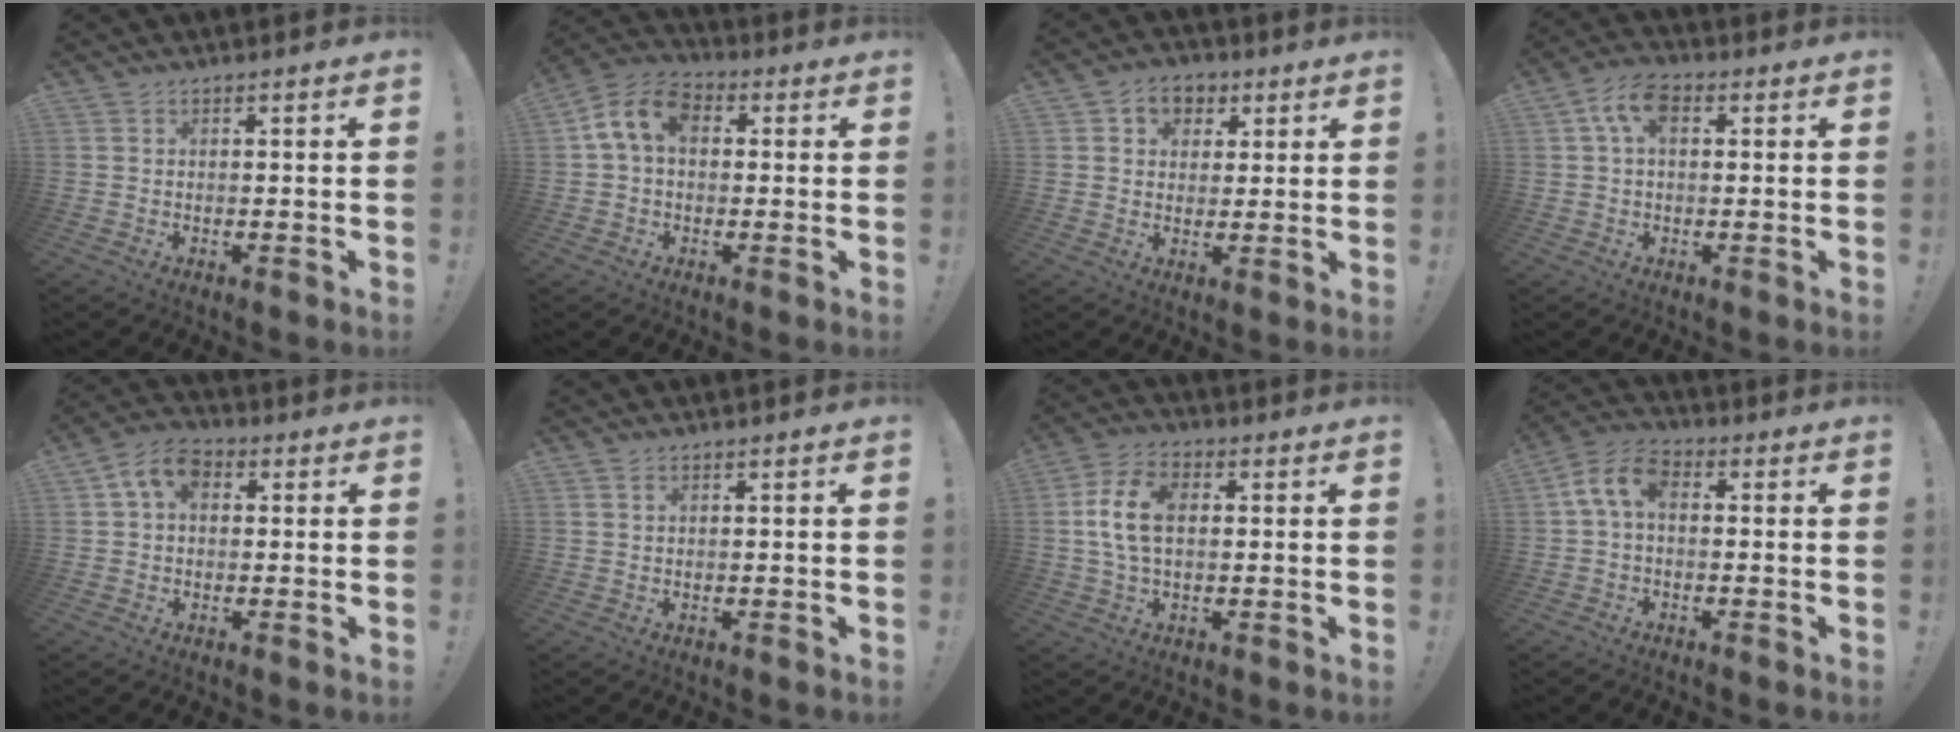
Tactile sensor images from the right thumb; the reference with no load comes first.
{"total": 10.6, "force": [2.3, 7.0, 7.6], "torque": [-0.152, 0.015, 0.048]}
{"total": 7.1, "force": [3.0, 5.8, 2.9], "torque": [-0.033, -0.009, 0.056]}
{"total": 7.3, "force": [2.0, 4.3, 5.6], "torque": [-0.110, 0.008, 0.037]}
{"total": 7.8, "force": [2.1, 5.4, 5.2], "torque": [-0.089, 0.008, 0.044]}
{"total": 1.1, "force": [0.7, 0.4, 0.8], "torque": [-0.010, -0.003, 0.013]}
{"total": 11.1, "force": [1.6, 6.9, 8.6], "torque": [-0.167, 0.002, 0.030]}
{"total": 8.2, "force": [1.3, 4.7, 6.6], "torque": [-0.145, 0.004, 0.027]}